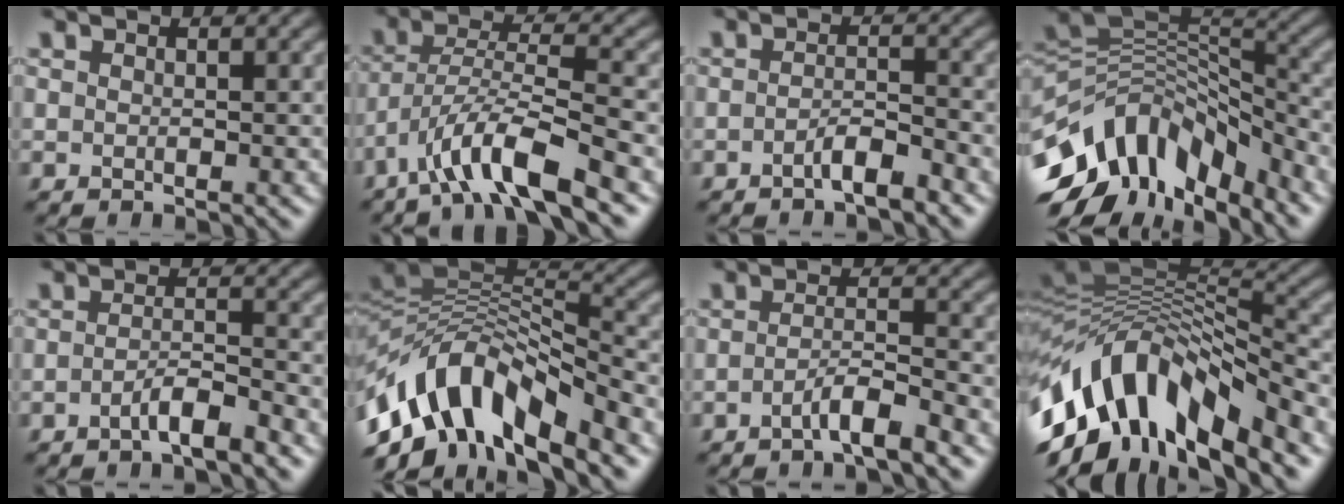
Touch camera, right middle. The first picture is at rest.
{"total": 7.1, "force": [-4.7, 1.2, 5.1], "torque": [-0.093, 0.007, -0.090]}
{"total": 2.3, "force": [-1.5, 0.4, 1.7], "torque": [-0.028, 0.008, -0.030]}
{"total": 12.5, "force": [-7.1, 6.8, 7.7], "torque": [-0.142, 0.022, -0.133]}
{"total": 2.8, "force": [-1.7, 0.4, 2.1], "torque": [-0.034, 0.007, -0.037]}
{"total": 10.9, "force": [-5.6, 4.9, 8.0], "torque": [-0.137, 0.018, -0.112]}
{"total": 3.1, "force": [-1.9, 0.4, 2.4], "torque": [-0.037, 0.006, -0.044]}
{"total": 13.7, "force": [-4.8, 6.8, 10.9], "torque": [-0.207, 0.021, -0.087]}